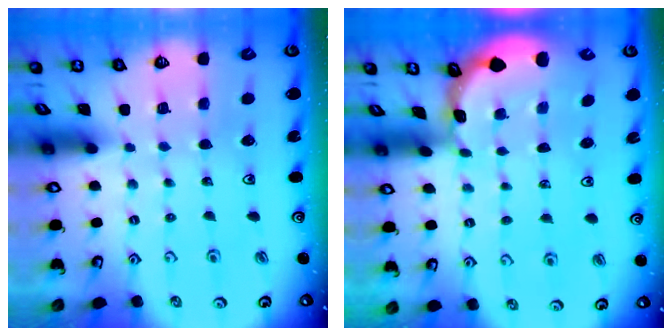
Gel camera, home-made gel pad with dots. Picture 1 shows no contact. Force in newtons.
{"total": 1.2, "press": 1.2, "slide": 0.2}